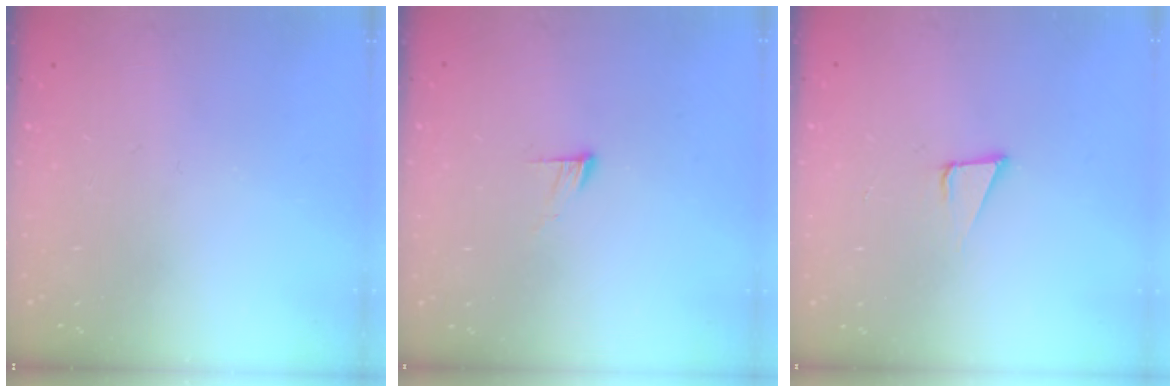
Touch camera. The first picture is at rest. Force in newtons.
{"total": 4.5, "press": 4.5, "slide": 0.4}
{"total": 3.7, "press": 3.1, "slide": 2.1}